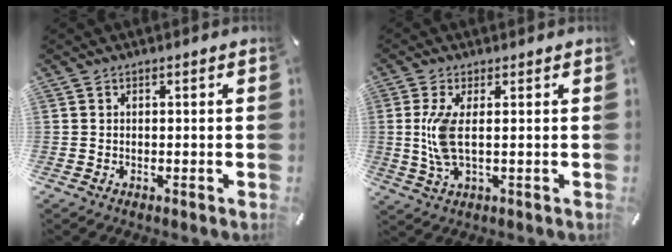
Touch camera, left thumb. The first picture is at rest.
{"total": 7.7, "force": [0.8, 2.2, 7.3], "torque": [-0.164, -0.013, 0.010]}